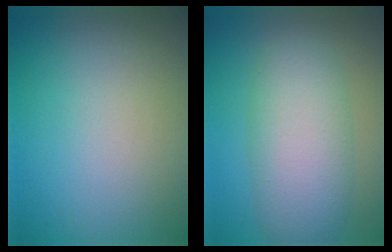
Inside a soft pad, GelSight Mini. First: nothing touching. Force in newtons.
{"total": 6.4, "press": 6.4, "slide": 0.5}